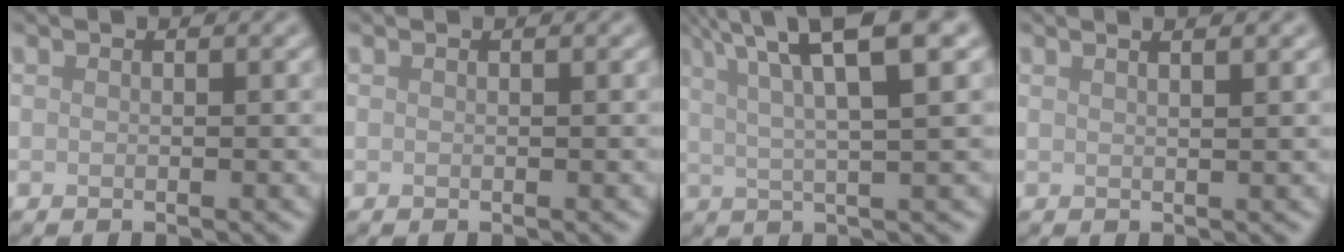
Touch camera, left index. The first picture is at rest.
{"total": 0.0}
{"total": 9.1, "force": [4.8, 2.0, 7.5], "torque": [-0.094, 0.028, 0.071]}
{"total": 4.1, "force": [2.4, 1.9, 2.8], "torque": [-0.008, 0.030, -0.004]}